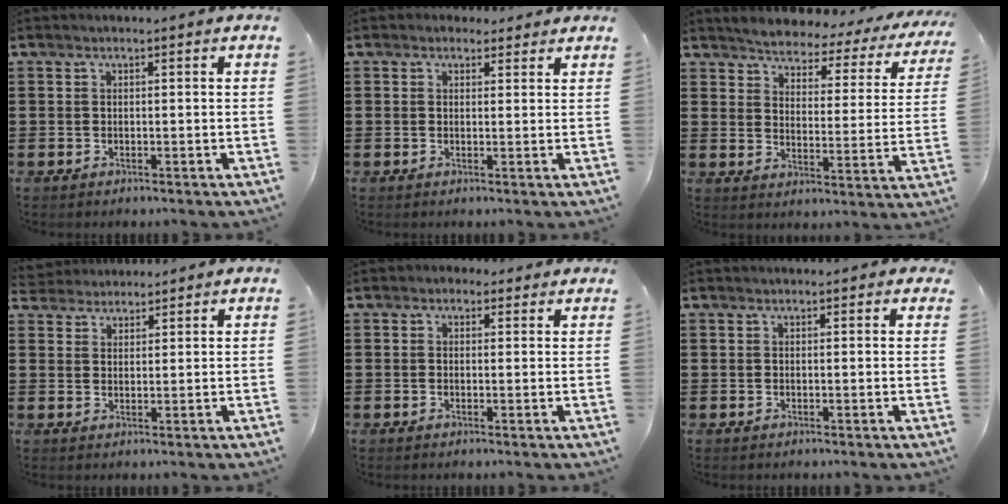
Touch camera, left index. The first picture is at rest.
{"total": 1.8, "force": [1.4, 1.1, 0.3], "torque": [-0.003, 0.004, 0.026]}
{"total": 2.9, "force": [2.8, 0.4, 0.3], "torque": [-0.031, -0.028, 0.039]}
{"total": 2.6, "force": [2.4, 1.1, -0.3], "torque": [-0.006, 0.001, 0.045]}
{"total": 1.4, "force": [0.7, 1.1, 0.5], "torque": [-0.013, 0.007, 0.013]}
{"total": 0.6, "force": [0.4, 0.3, 0.4], "torque": [-0.008, 0.003, 0.008]}